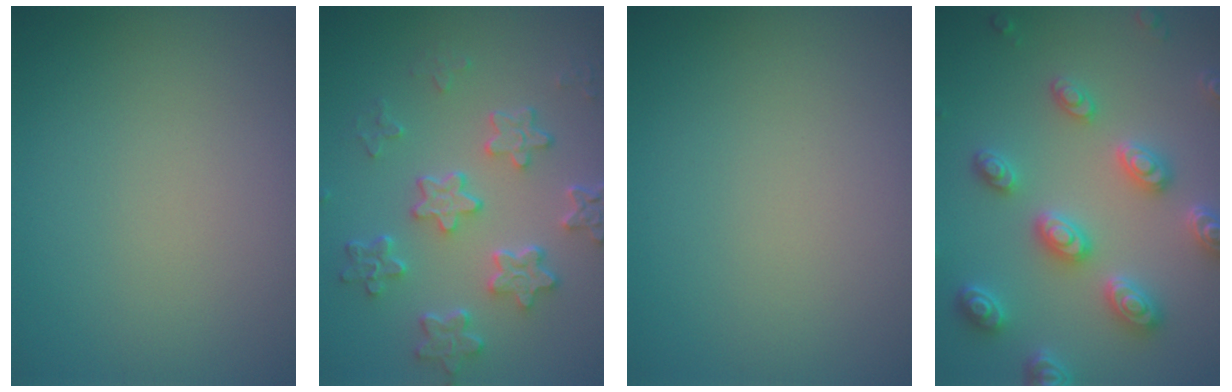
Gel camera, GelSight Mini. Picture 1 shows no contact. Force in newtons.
{"total": 5.3, "press": 4.1, "slide": 3.4}
{"total": 0.0}
{"total": 5.0, "press": 4.8, "slide": 1.1}